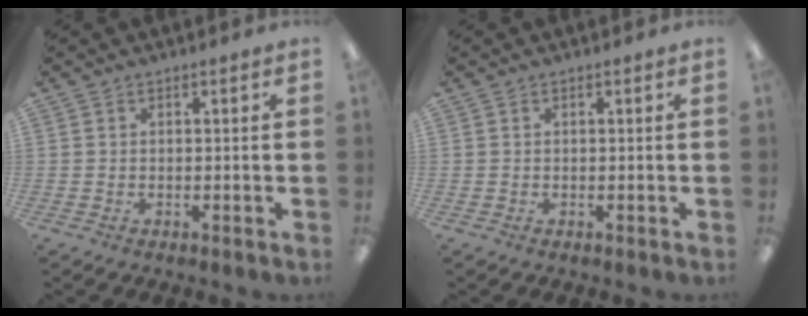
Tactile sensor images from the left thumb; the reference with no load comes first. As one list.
[{"total": 0.0}]